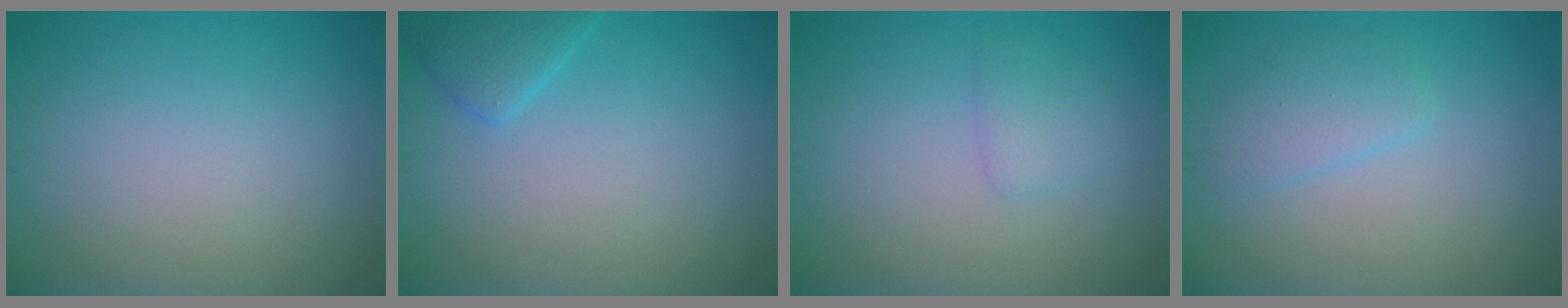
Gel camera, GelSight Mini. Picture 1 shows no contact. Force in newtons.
{"total": 2.2, "press": 2.2, "slide": 0.1}
{"total": 1.5, "press": 1.4, "slide": 0.1}
{"total": 2.1, "press": 2.1, "slide": 0.2}